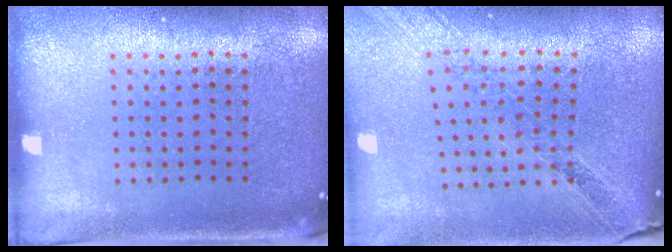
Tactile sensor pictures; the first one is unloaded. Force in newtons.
{"total": 1.1, "press": 1.1, "slide": 0.2}